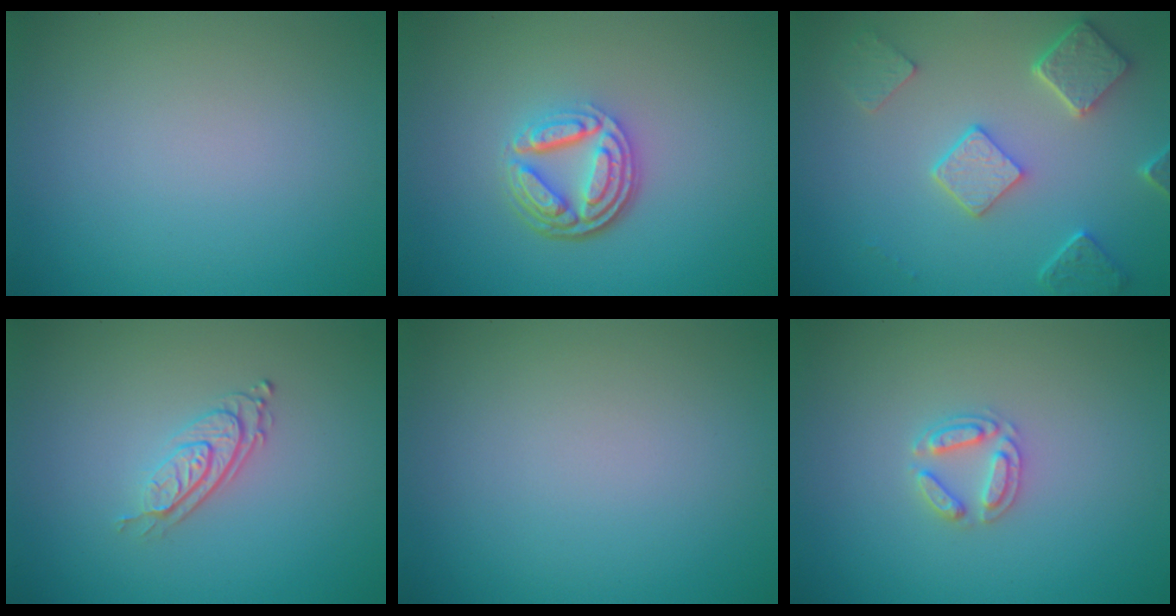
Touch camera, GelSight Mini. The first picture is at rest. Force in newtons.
{"total": 4.8, "press": 3.5, "slide": 3.3}
{"total": 5.0, "press": 3.9, "slide": 3.1}
{"total": 2.8, "press": 2.0, "slide": 2.1}
{"total": 0.0}
{"total": 2.2, "press": 2.2, "slide": 0.3}